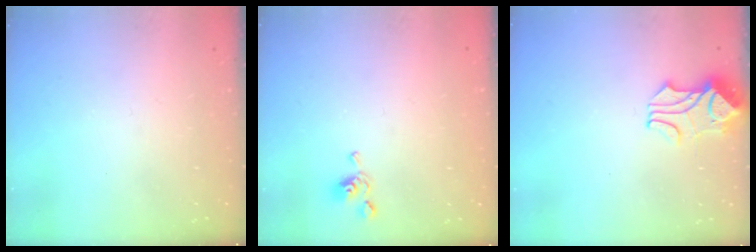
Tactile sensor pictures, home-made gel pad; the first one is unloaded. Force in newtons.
{"total": 5.0, "press": 5.0, "slide": 0.5}
{"total": 1.6, "press": 1.2, "slide": 1.0}